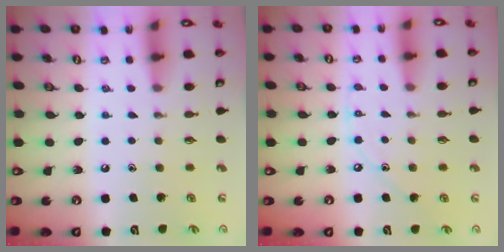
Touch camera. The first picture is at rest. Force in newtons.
{"total": 6.0, "press": 6.0, "slide": 0.7}